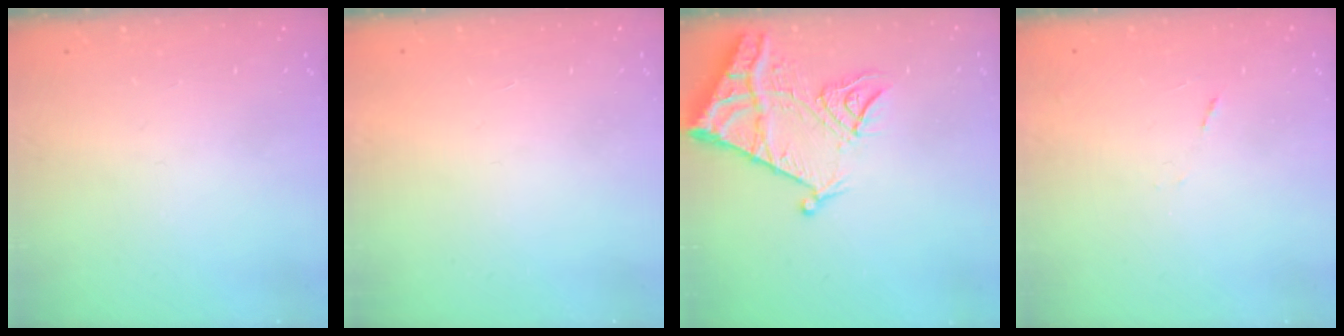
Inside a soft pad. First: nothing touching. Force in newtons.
{"total": 1.7, "press": 1.6, "slide": 0.1}
{"total": 12.8, "press": 12.7, "slide": 1.2}
{"total": 5.3, "press": 5.3, "slide": 0.5}